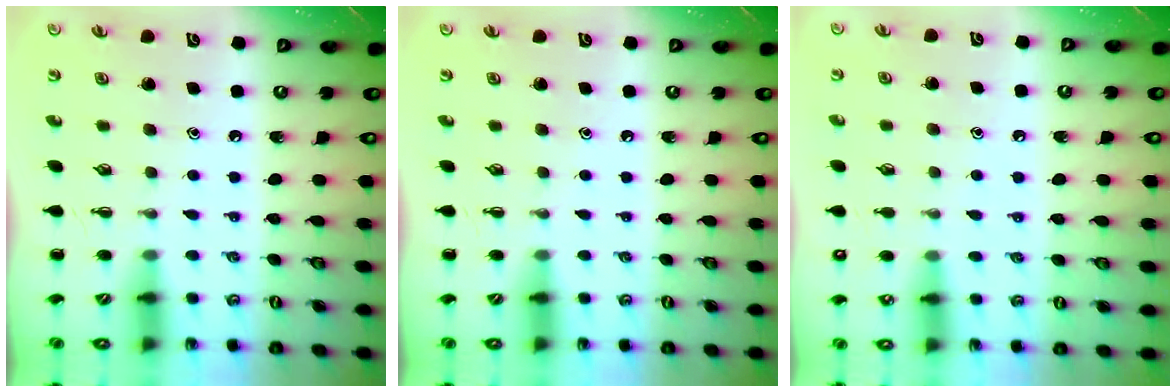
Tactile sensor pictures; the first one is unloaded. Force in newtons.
{"total": 0.0}
{"total": 7.0, "press": 6.5, "slide": 2.4}